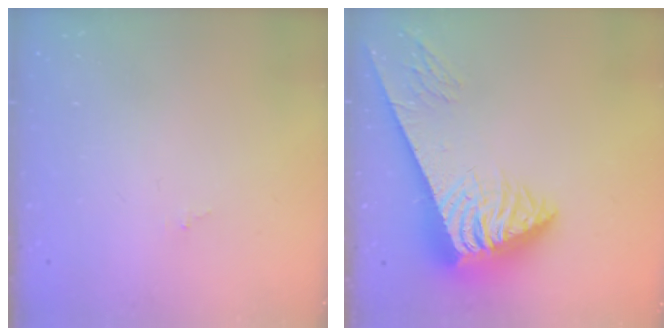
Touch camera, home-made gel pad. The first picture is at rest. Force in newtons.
{"total": 10.1, "press": 10.0, "slide": 1.0}